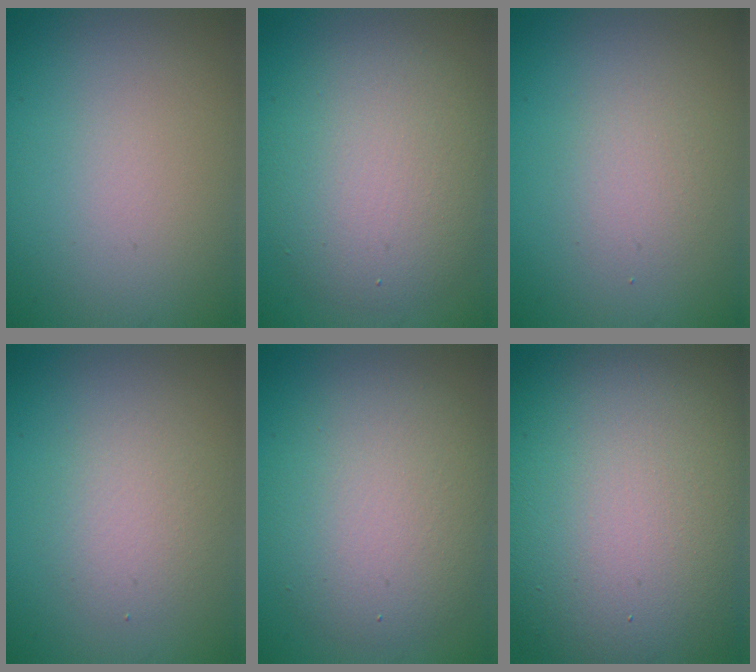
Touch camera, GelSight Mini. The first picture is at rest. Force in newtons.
{"total": 6.1, "press": 6.0, "slide": 0.6}
{"total": 1.9, "press": 1.9, "slide": 0.1}
{"total": 2.5, "press": 2.5, "slide": 0.2}
{"total": 6.2, "press": 6.2, "slide": 0.2}
{"total": 17.1, "press": 17.1, "slide": 1.1}